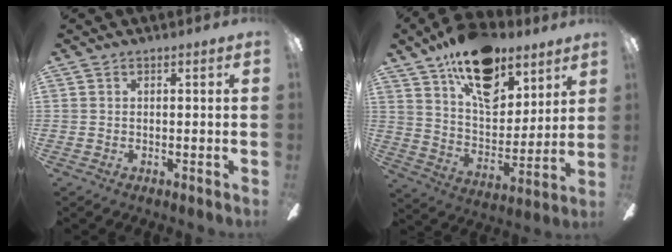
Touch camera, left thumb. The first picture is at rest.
{"total": 20.4, "force": [13.6, 10.8, 10.7], "torque": [-0.174, -0.073, 0.240]}